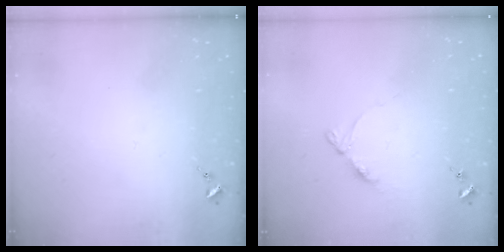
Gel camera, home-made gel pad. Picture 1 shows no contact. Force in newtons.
{"total": 6.9, "press": 6.8, "slide": 0.7}